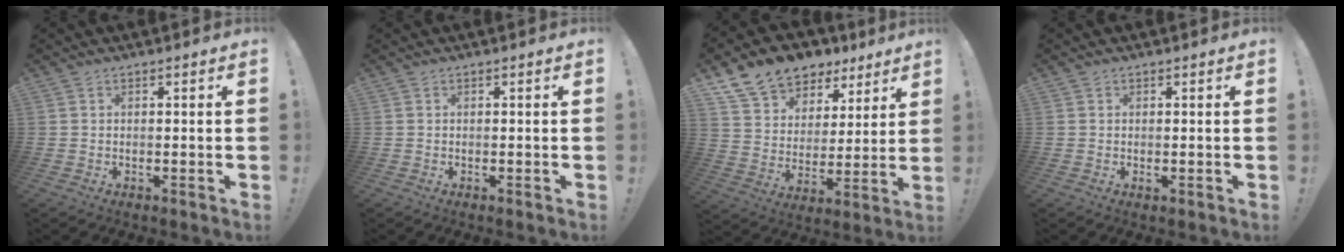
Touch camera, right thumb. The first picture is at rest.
{"total": 0.0}
{"total": 11.9, "force": [8.7, 7.6, 3.0], "torque": [-0.059, -0.067, 0.167]}
{"total": 0.0}